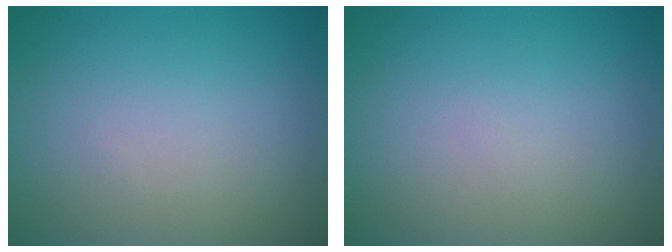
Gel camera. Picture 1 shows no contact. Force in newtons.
{"total": 0.0}